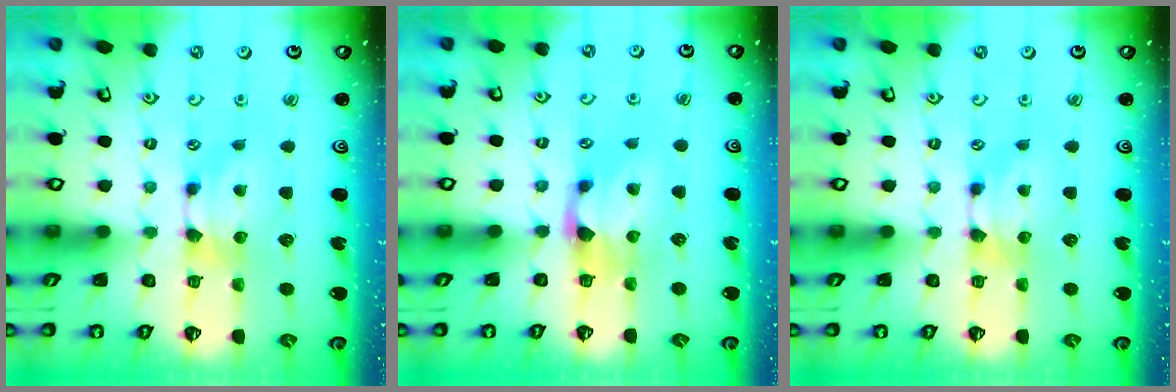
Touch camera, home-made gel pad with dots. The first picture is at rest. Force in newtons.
{"total": 1.4, "press": 0.9, "slide": 1.0}
{"total": 0.0}